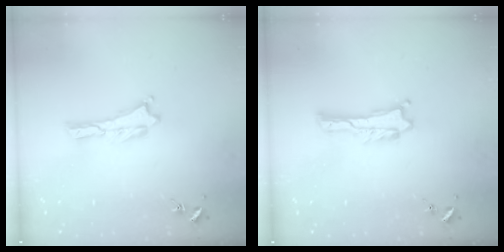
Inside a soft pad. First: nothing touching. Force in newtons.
{"total": 0.0}